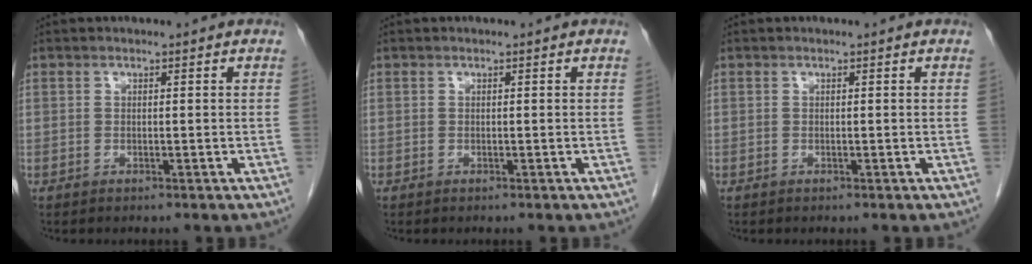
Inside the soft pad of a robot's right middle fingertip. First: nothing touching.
{"total": 0.0}
{"total": 0.0}